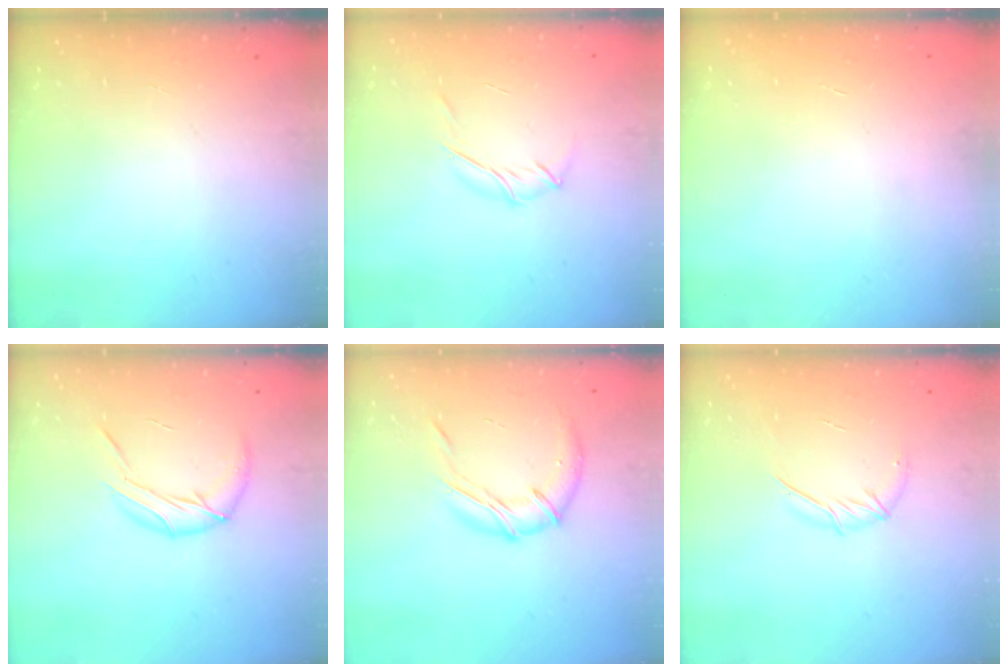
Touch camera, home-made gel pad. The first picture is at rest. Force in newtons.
{"total": 4.8, "press": 4.7, "slide": 1.2}
{"total": 0.0}
{"total": 10.8, "press": 10.5, "slide": 2.3}
{"total": 11.4, "press": 11.2, "slide": 2.0}
{"total": 6.2, "press": 6.0, "slide": 1.6}